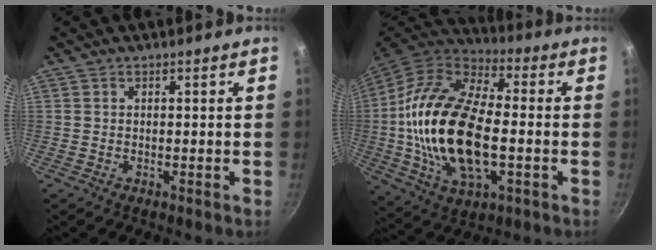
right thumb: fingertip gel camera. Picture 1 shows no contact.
{"total": 24.2, "force": [-2.0, 12.7, 20.5], "torque": [-0.393, 0.020, -0.039]}